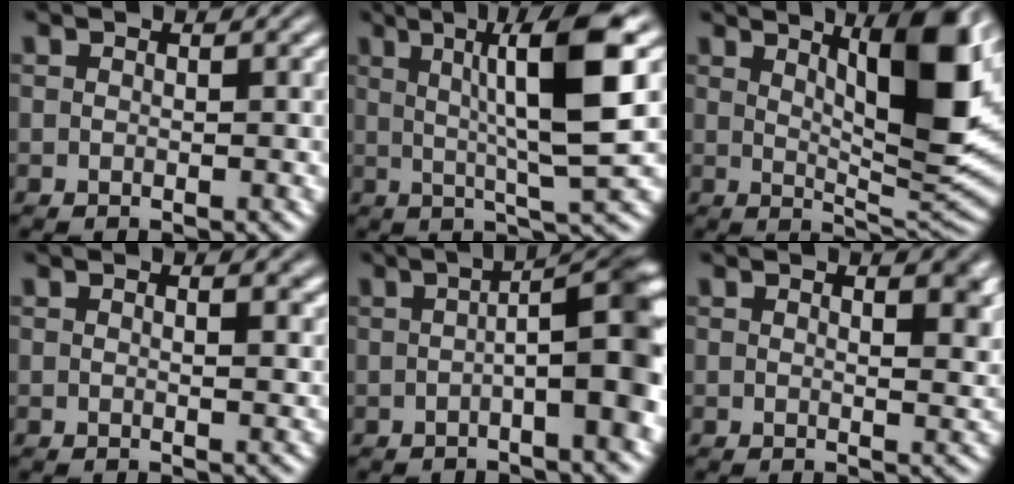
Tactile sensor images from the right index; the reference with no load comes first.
{"total": 8.7, "force": [3.2, -0.4, 8.0], "torque": [-0.099, 0.012, 0.047]}
{"total": 10.3, "force": [3.7, 1.5, 9.5], "torque": [-0.107, 0.006, 0.063]}
{"total": 1.5, "force": [1.0, -0.2, 1.0], "torque": [-0.011, -0.003, 0.015]}
{"total": 8.2, "force": [-0.6, 2.0, 7.9], "torque": [-0.075, -0.003, -0.009]}
{"total": 2.4, "force": [1.2, -0.4, 2.0], "torque": [-0.017, -0.007, 0.020]}